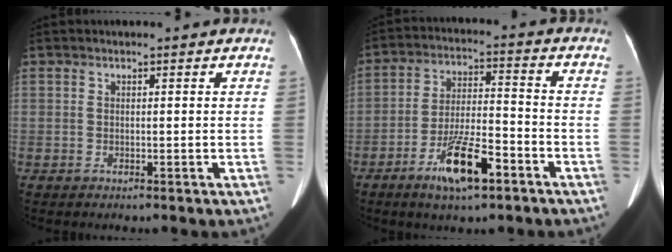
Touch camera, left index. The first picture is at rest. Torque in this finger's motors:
{"motor_torque": [1.18, 0.97, 0.19, 0.07]}